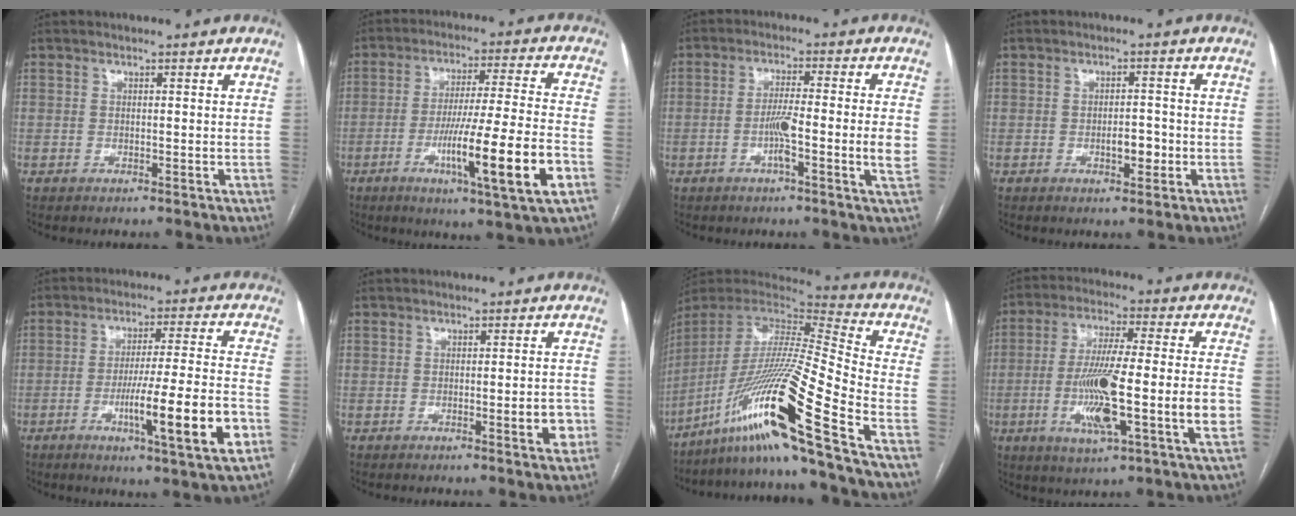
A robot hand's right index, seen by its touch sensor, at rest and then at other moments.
{"total": 16.3, "force": [-5.8, -0.7, 15.2], "torque": [-0.253, -0.018, -0.094]}
{"total": 7.5, "force": [-1.6, -0.5, 7.3], "torque": [-0.127, -0.001, -0.030]}
{"total": 3.1, "force": [-1.0, 1.3, 2.6], "torque": [-0.038, 0.003, -0.011]}
{"total": 14.2, "force": [-5.0, -0.4, 13.3], "torque": [-0.218, -0.013, -0.081]}
{"total": 3.6, "force": [-1.4, 0.6, 3.3], "torque": [-0.040, -0.001, -0.017]}
{"total": 24.4, "force": [-14.1, -1.8, 19.8], "torque": [-0.389, -0.035, -0.267]}
{"total": 16.4, "force": [-3.6, 0.7, 16.0], "torque": [-0.295, -0.005, -0.064]}